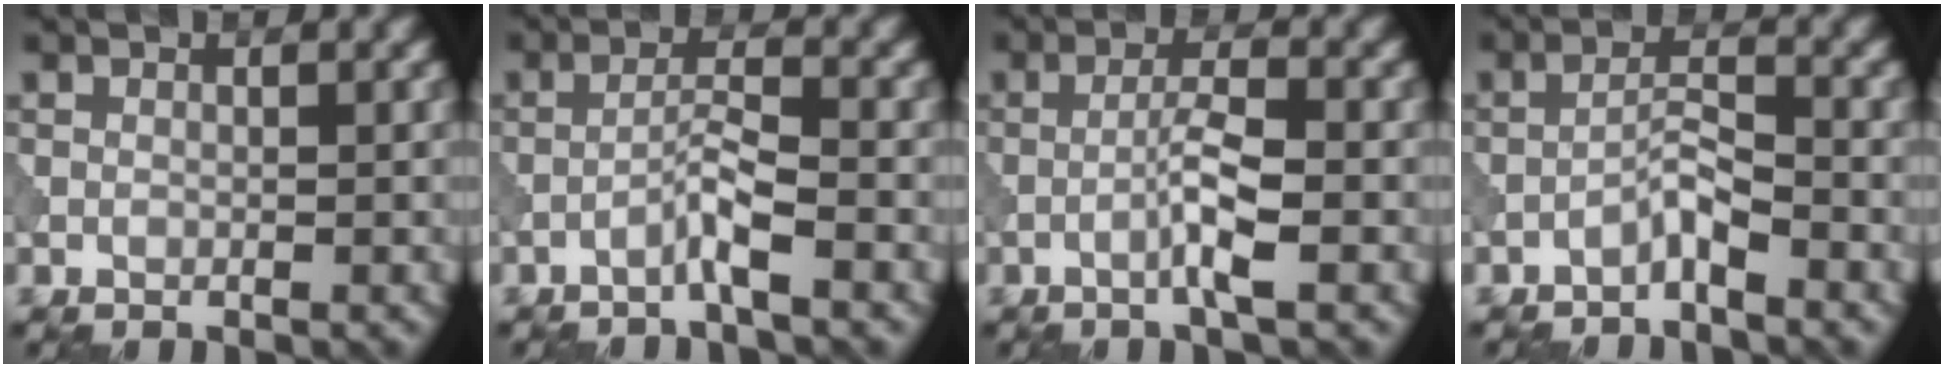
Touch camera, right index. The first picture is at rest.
{"total": 2.4, "force": [-1.4, -0.1, 1.9], "torque": [-0.040, 0.014, -0.034]}
{"total": 3.2, "force": [-1.1, 0.1, 3.0], "torque": [-0.058, 0.010, -0.027]}
{"total": 2.1, "force": [-1.5, 0.1, 1.4], "torque": [-0.028, 0.014, -0.033]}